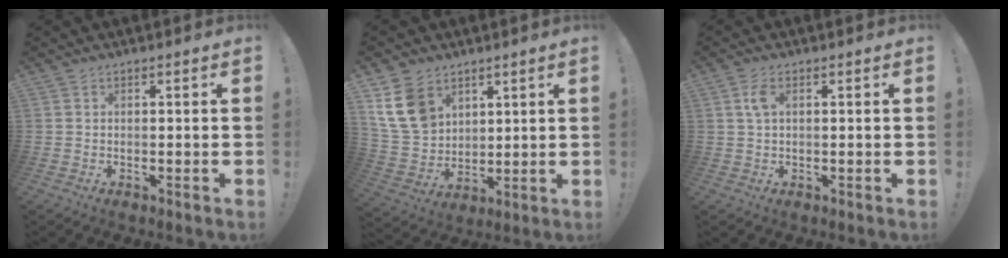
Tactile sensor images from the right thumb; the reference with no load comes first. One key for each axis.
{"total": 14.4, "fx": 7.3, "fy": 10.4, "fz": 6.8, "tx": -0.130, "ty": -0.029, "tz": 0.150}
{"total": 3.6, "fx": 1.0, "fy": 1.6, "fz": 3.1, "tx": -0.055, "ty": 0.002, "tz": 0.015}